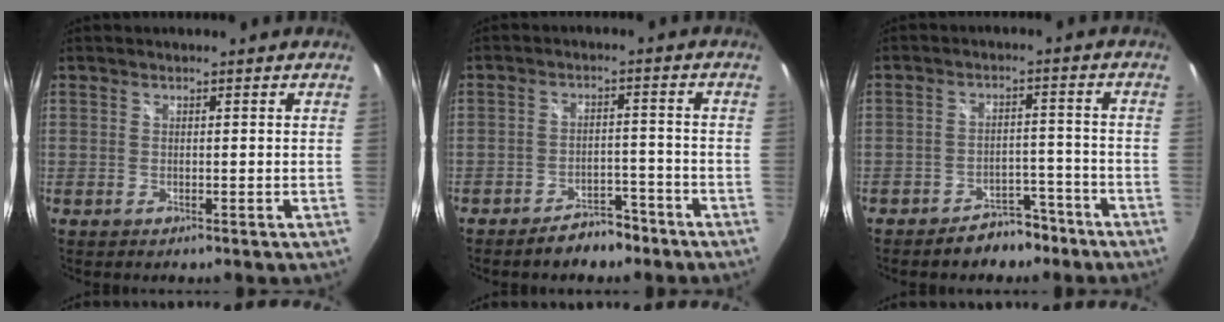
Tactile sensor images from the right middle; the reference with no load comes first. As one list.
[{"total": 6.0, "force": [-4.9, 2.8, 2.0], "torque": [-0.043, 0.017, -0.062]}, {"total": 6.4, "force": [-5.2, 3.5, 1.5], "torque": [-0.032, 0.024, -0.065]}]